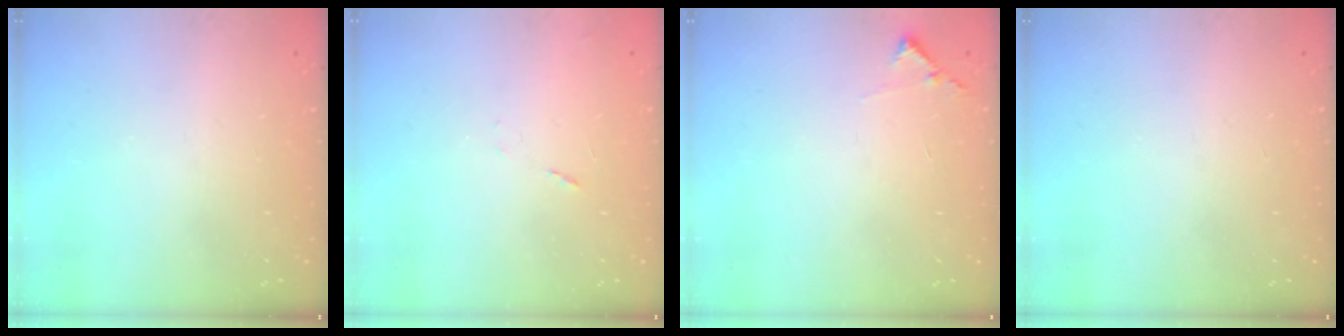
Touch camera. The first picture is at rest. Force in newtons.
{"total": 5.3, "press": 5.3, "slide": 0.5}
{"total": 5.5, "press": 5.5, "slide": 0.4}
{"total": 0.0}